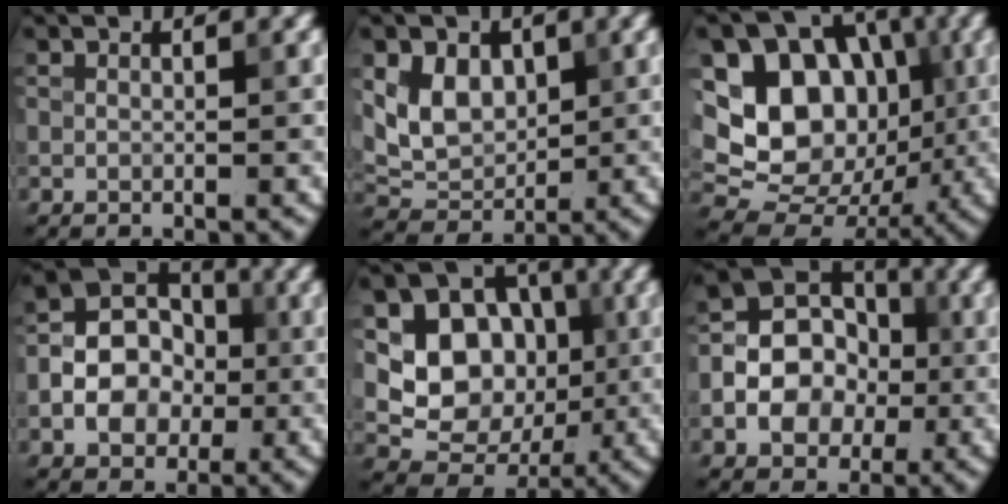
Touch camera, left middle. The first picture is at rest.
{"total": 4.5, "force": [1.1, 3.5, 2.6], "torque": [-0.051, -0.008, 0.022]}
{"total": 13.5, "force": [1.6, 11.0, 7.6], "torque": [-0.132, 0.018, 0.018]}
{"total": 6.2, "force": [-1.2, 4.9, 3.6], "torque": [-0.044, -0.001, -0.030]}
{"total": 8.5, "force": [0.7, 7.1, 4.5], "torque": [-0.066, -0.008, 0.005]}
{"total": 7.6, "force": [-1.4, 6.1, 4.3], "torque": [-0.055, -0.003, -0.038]}